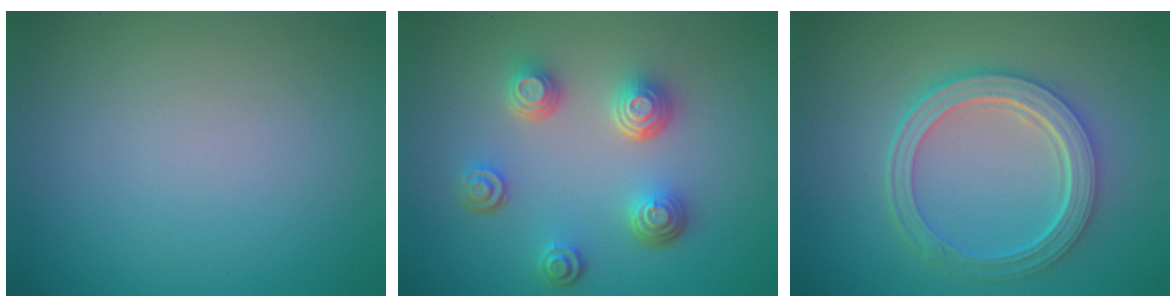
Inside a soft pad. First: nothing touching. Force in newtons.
{"total": 4.6, "press": 3.5, "slide": 2.9}
{"total": 5.7, "press": 4.3, "slide": 3.7}